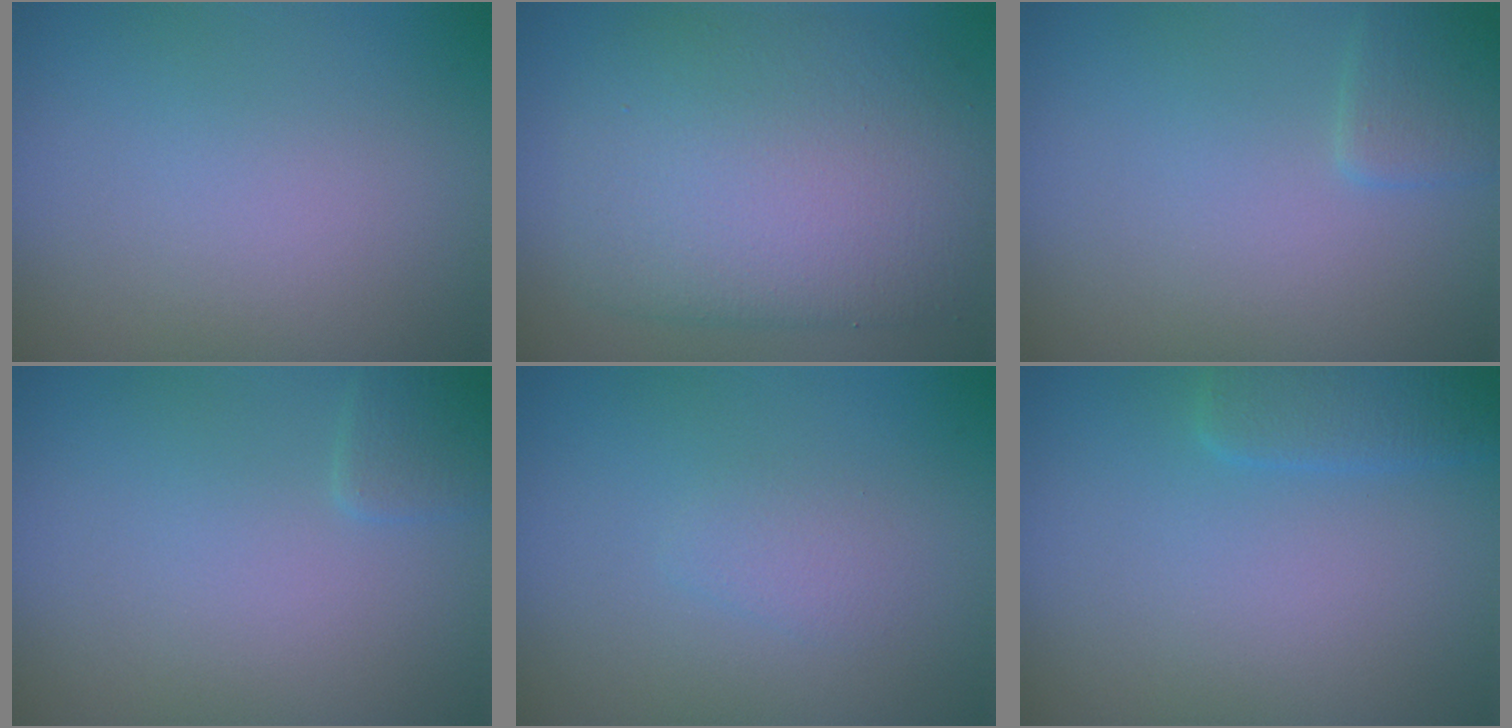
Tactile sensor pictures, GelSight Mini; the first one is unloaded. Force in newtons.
{"total": 8.4, "press": 8.4, "slide": 0.2}
{"total": 1.8, "press": 1.8, "slide": 0.1}
{"total": 1.3, "press": 1.3, "slide": 0.1}
{"total": 0.9, "press": 0.9, "slide": 0.0}
{"total": 2.5, "press": 2.5, "slide": 0.3}